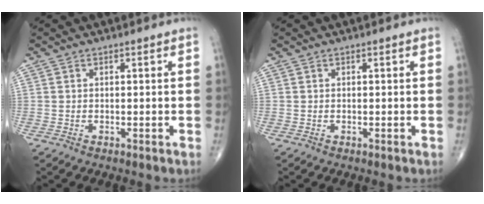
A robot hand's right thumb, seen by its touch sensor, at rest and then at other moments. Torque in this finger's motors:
{"motor_torque": [-0.04, 0.04, 0.00, 0.00, 0.00]}